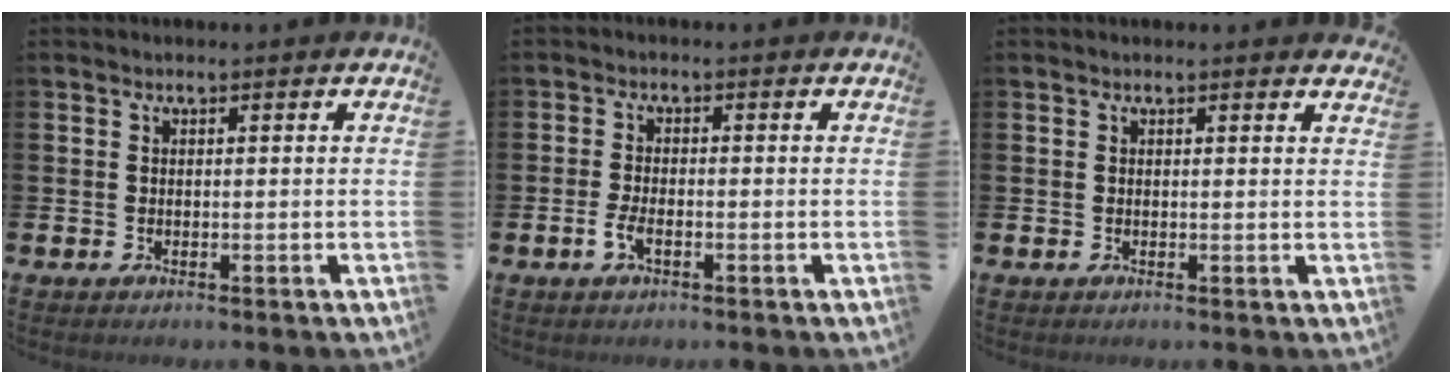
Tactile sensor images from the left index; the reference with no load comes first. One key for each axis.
{"total": 2.4, "fx": -1.0, "fy": 0.9, "fz": 2.0, "tx": -0.035, "ty": 0.002, "tz": -0.018}
{"total": 0.7, "fx": 0.7, "fy": 0.0, "fz": 0.1, "tx": 0.003, "ty": -0.003, "tz": 0.013}